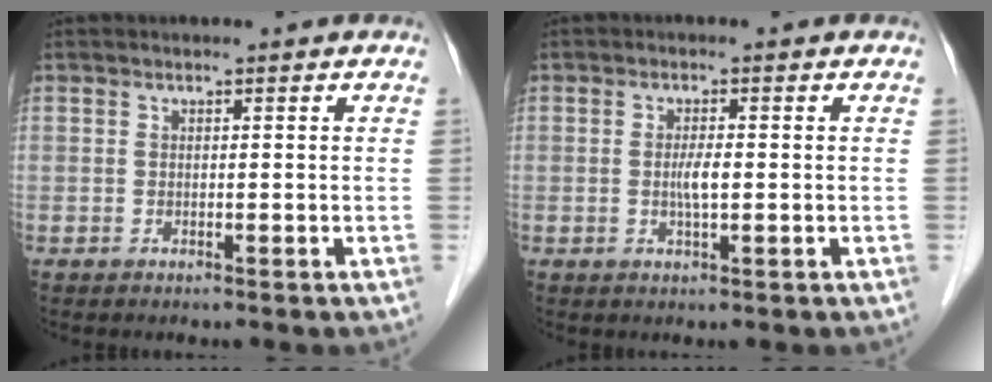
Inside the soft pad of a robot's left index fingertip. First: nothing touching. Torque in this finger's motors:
{"motor_torque": [0.73, 0.45, 0.08, 0.08]}